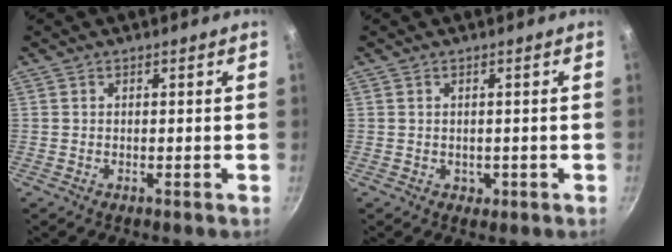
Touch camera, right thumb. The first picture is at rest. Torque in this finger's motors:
{"motor_torque": [0.25, 0.00, -0.29, -0.04, -0.02]}